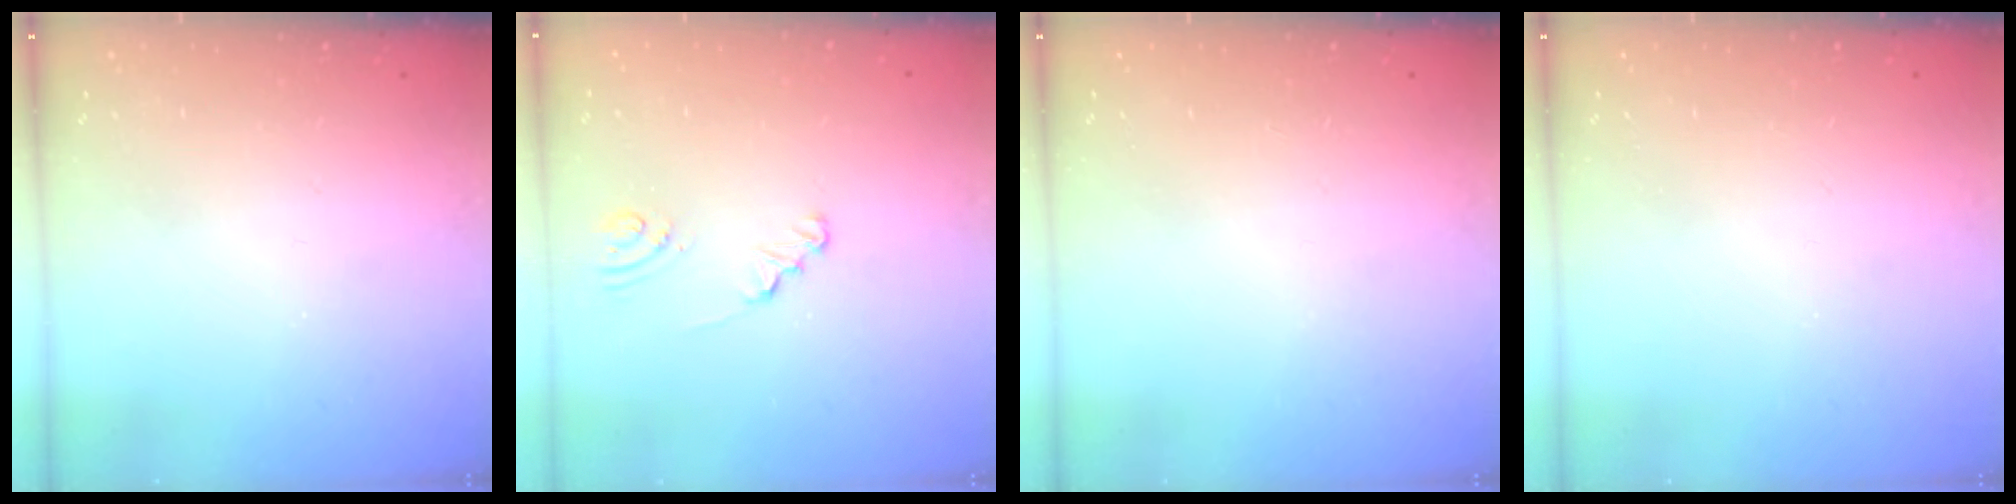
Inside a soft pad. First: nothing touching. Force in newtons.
{"total": 1.7, "press": 1.7, "slide": 0.2}
{"total": 0.0}
{"total": 0.0}